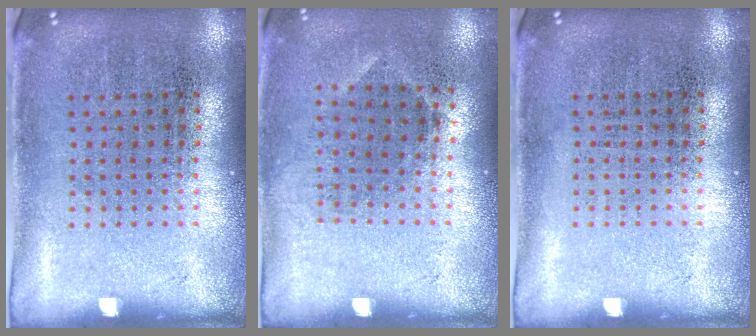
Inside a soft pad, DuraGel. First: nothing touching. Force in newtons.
{"total": 0.8, "press": 0.7, "slide": 0.5}
{"total": 0.0}